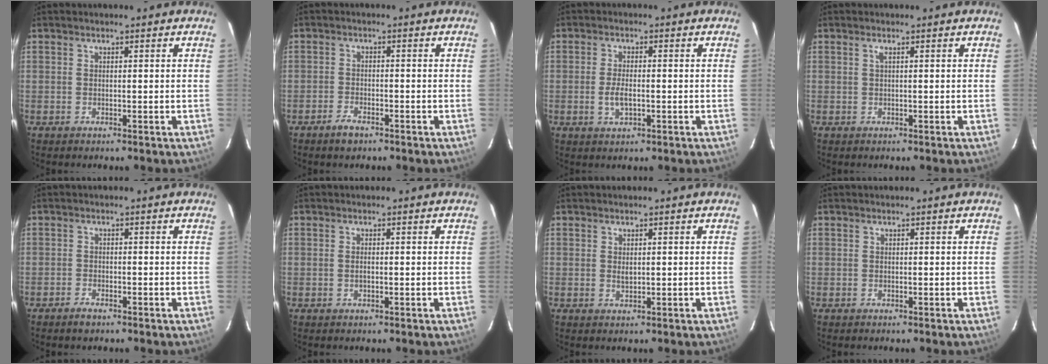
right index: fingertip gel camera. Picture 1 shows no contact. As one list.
[{"total": 3.1, "force": [-2.4, 1.4, 1.5], "torque": [-0.043, -0.001, -0.046]}, {"total": 3.7, "force": [-0.9, 1.6, 3.2], "torque": [-0.066, -0.001, -0.016]}, {"total": 0.6, "force": [0.2, -0.2, 0.6], "torque": [-0.012, 0.002, 0.002]}, {"total": 2.1, "force": [-1.7, 0.8, 0.9], "torque": [-0.025, -0.001, -0.033]}, {"total": 1.0, "force": [-0.1, 0.4, 0.9], "torque": [-0.016, 0.003, -0.002]}, {"total": 1.1, "force": [0.3, 0.7, 0.8], "torque": [-0.012, 0.002, 0.007]}, {"total": 0.0}]